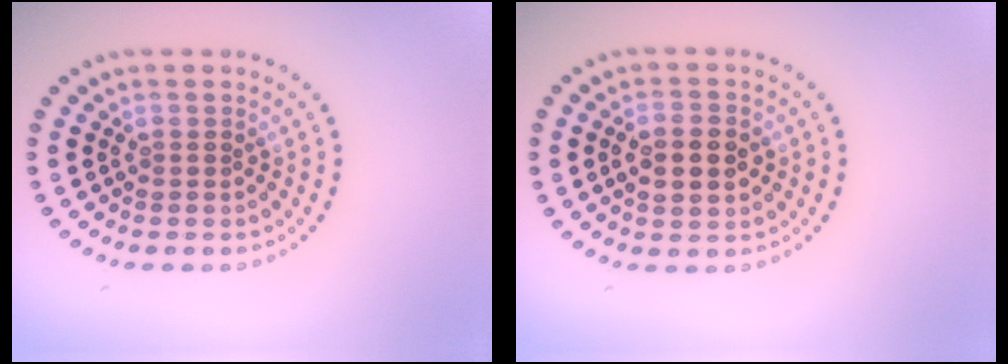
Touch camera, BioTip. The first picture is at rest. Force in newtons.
{"total": 4.3, "press": 4.3, "slide": 0.1}